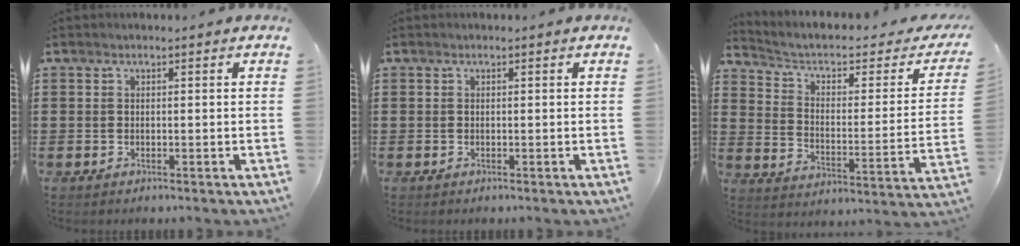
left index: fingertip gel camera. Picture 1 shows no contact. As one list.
[{"total": 0.0}, {"total": 4.4, "force": [2.8, 1.9, 2.8], "torque": [-0.072, -0.021, 0.038]}]